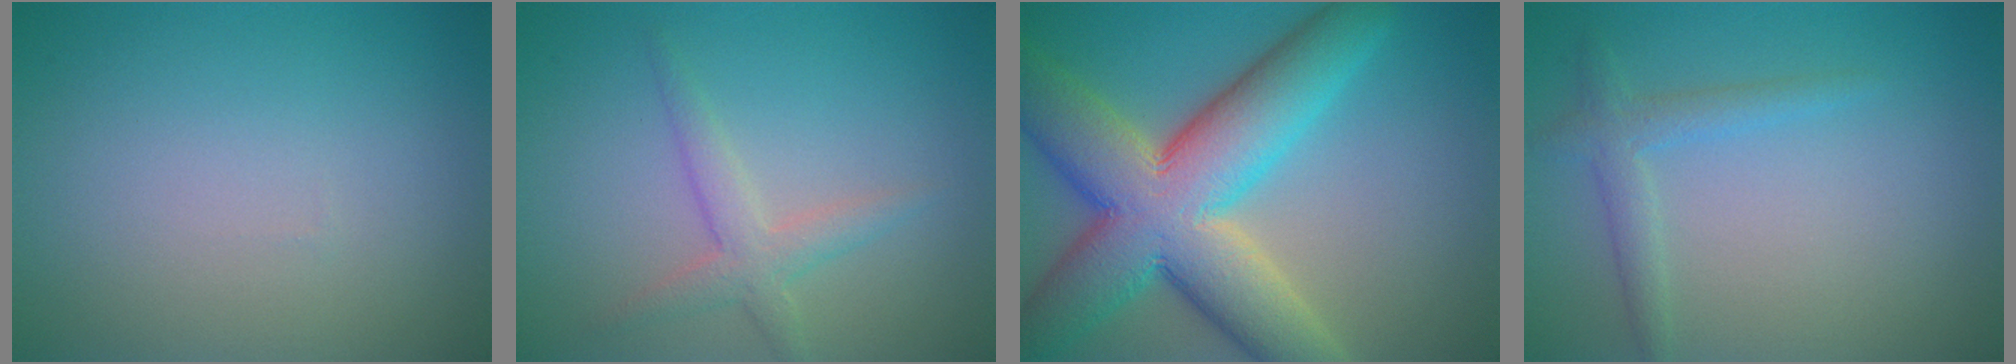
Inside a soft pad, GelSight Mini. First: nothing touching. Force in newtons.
{"total": 2.5, "press": 2.5, "slide": 0.1}
{"total": 13.0, "press": 13.0, "slide": 0.8}
{"total": 2.1, "press": 2.1, "slide": 0.1}